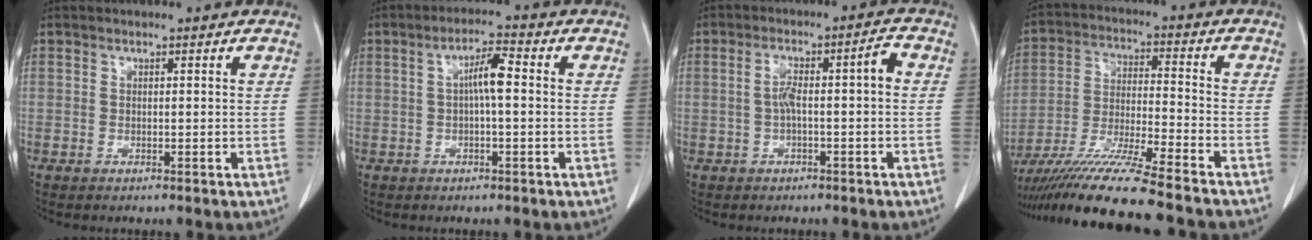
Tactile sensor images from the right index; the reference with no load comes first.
{"total": 4.4, "force": [0.2, 0.6, 4.4], "torque": [-0.079, 0.011, 0.002]}
{"total": 5.3, "force": [-0.2, 0.7, 5.3], "torque": [-0.094, 0.027, 0.000]}
{"total": 16.3, "force": [-13.5, -1.0, 9.1], "torque": [-0.184, -0.035, -0.238]}